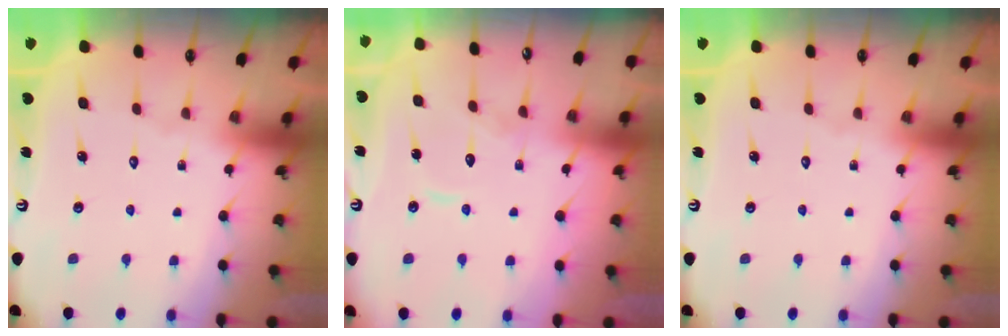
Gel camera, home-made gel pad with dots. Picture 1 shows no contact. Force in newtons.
{"total": 8.4, "press": 8.4, "slide": 0.6}
{"total": 0.0}